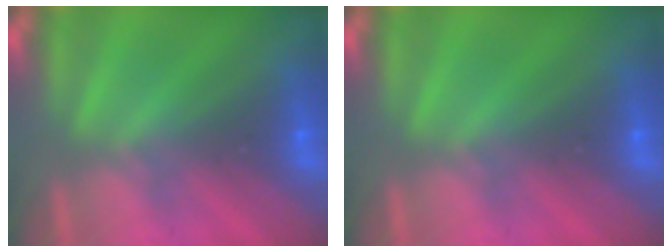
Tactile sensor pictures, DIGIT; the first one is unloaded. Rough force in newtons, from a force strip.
{"total": 0.0}